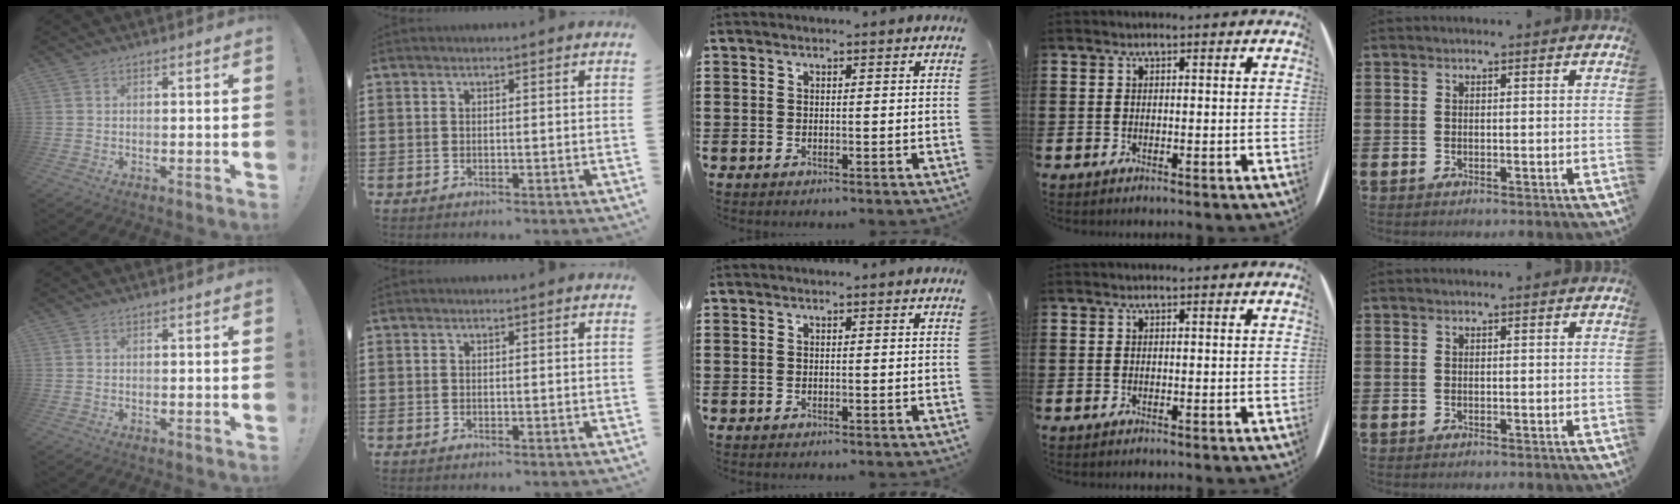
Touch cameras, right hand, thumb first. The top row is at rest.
{}